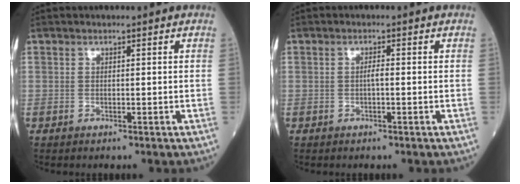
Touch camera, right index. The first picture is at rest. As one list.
[{"total": 1.0, "force": [-0.2, 0.1, 1.0], "torque": [-0.018, 0.002, -0.004]}]